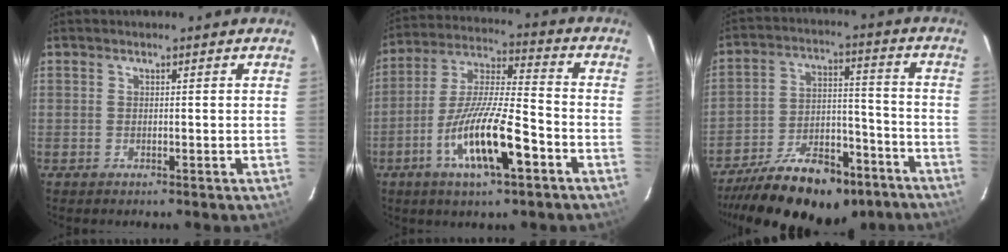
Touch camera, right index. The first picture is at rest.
{"total": 14.7, "force": [-6.8, 3.0, 12.7], "torque": [-0.251, -0.013, -0.128]}
{"total": 22.3, "force": [-16.6, 9.7, 11.4], "torque": [-0.214, 0.007, -0.236]}